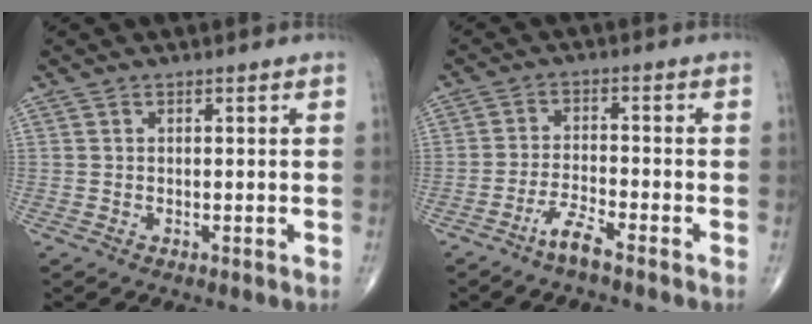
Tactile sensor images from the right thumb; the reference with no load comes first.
{"total": 4.4, "force": [-3.4, 0.4, 2.8], "torque": [-0.059, 0.017, -0.067]}